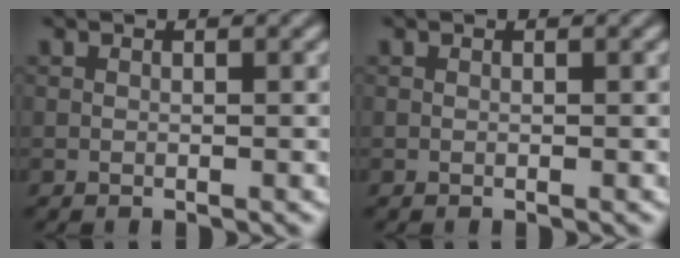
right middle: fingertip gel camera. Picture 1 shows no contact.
{"total": 0.0}